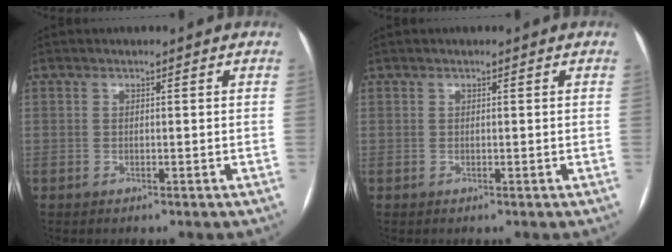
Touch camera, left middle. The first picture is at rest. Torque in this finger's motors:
{"motor_torque": [-0.03, -0.11, -0.06, 0.00]}